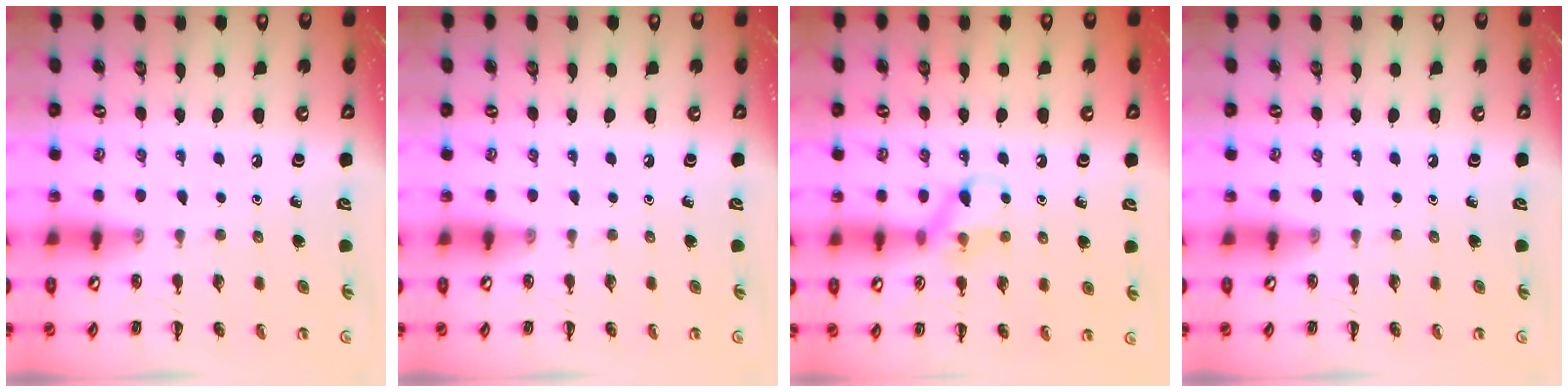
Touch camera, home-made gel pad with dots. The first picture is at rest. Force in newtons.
{"total": 0.0}
{"total": 8.2, "press": 8.1, "slide": 0.9}
{"total": 0.0}